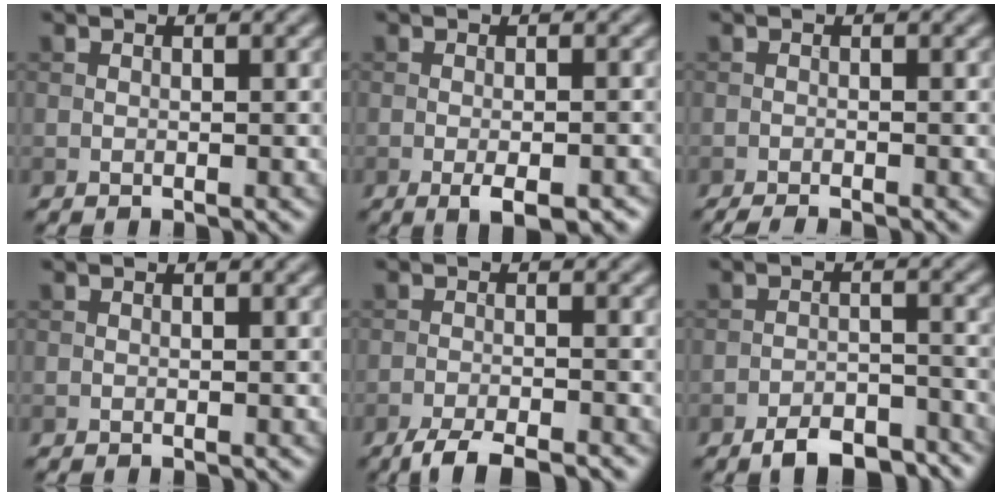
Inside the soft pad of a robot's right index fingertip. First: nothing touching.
{"total": 3.5, "force": [-1.9, 0.9, 2.9], "torque": [-0.048, -0.006, -0.023]}
{"total": 2.1, "force": [-1.7, 0.3, 1.1], "torque": [-0.013, 0.002, -0.030]}
{"total": 0.0}
{"total": 3.9, "force": [-3.2, 0.5, 2.1], "torque": [-0.037, -0.003, -0.061]}
{"total": 5.4, "force": [-4.4, 1.9, 2.6], "torque": [-0.035, 0.000, -0.073]}